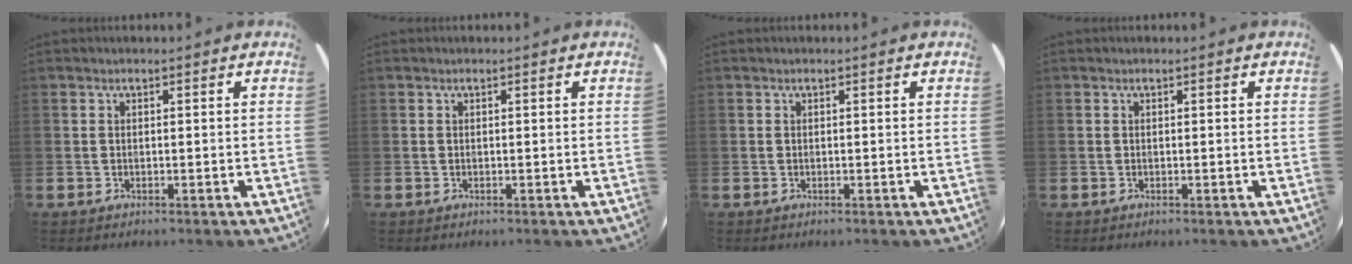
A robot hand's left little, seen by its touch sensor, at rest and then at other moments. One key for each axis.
{"total": 0.0}
{"total": 0.0}
{"total": 0.0}